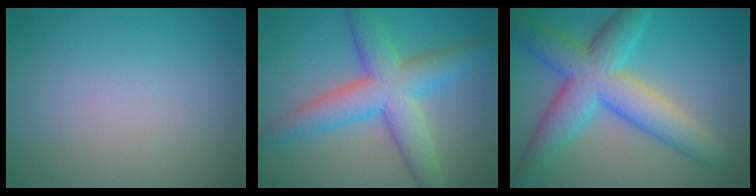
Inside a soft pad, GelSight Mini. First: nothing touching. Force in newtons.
{"total": 7.7, "press": 7.7, "slide": 0.1}
{"total": 9.0, "press": 9.0, "slide": 0.0}